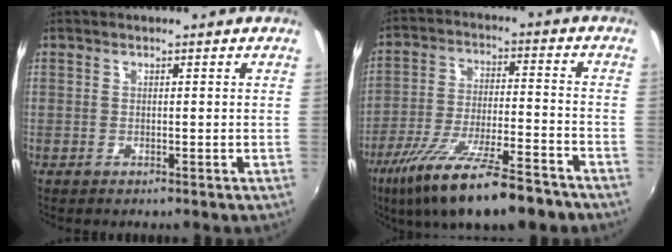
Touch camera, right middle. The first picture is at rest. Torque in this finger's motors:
{"motor_torque": [1.30, -0.83, 0.40, 0.21]}